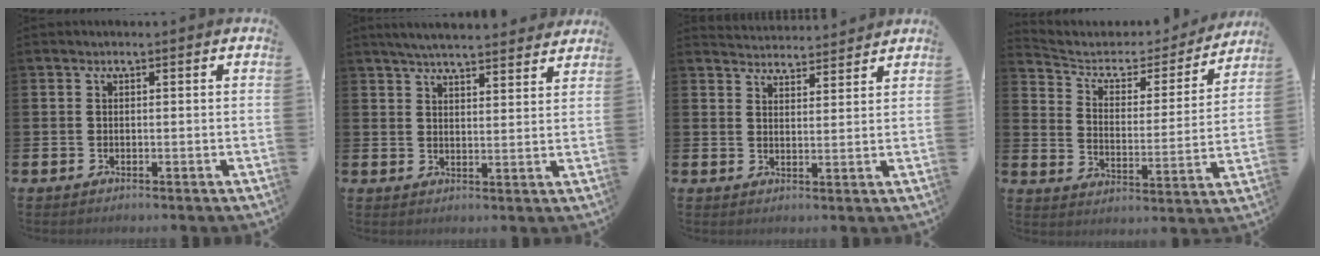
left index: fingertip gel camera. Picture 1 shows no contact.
{"total": 5.4, "force": [5.2, 0.4, 1.2], "torque": [-0.033, -0.024, 0.094]}
{"total": 3.9, "force": [3.9, 0.3, -0.4], "torque": [-0.001, -0.026, 0.071]}
{"total": 5.7, "force": [4.8, 2.6, 1.5], "torque": [-0.055, -0.037, 0.075]}